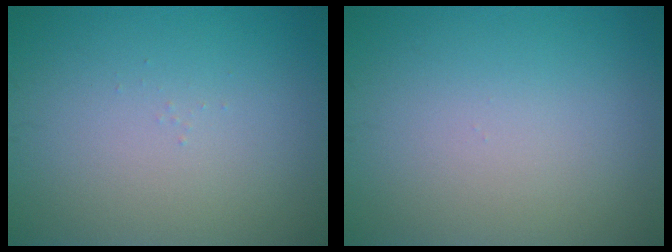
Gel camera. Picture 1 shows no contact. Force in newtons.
{"total": 0.0}